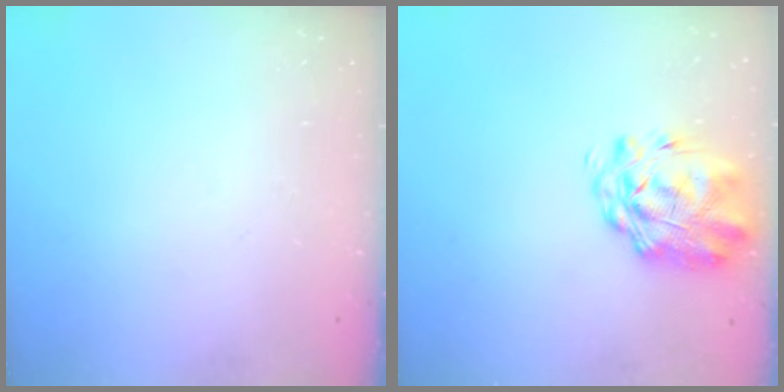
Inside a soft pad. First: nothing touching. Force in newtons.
{"total": 3.0, "press": 2.6, "slide": 1.6}